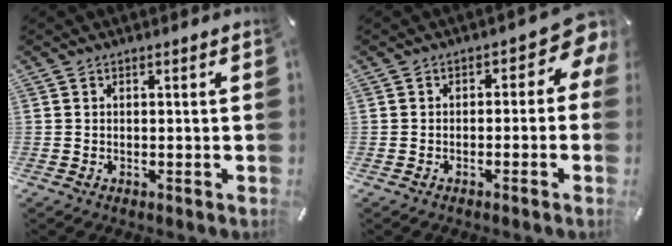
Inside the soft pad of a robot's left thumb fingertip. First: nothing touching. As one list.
[{"total": 5.4, "force": [0.0, 3.4, 4.2], "torque": [-0.051, -0.007, -0.007]}]